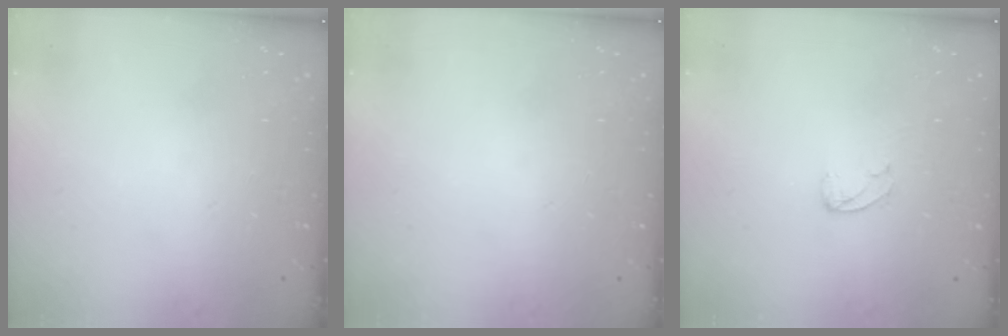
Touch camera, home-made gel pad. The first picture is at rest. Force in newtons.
{"total": 0.0}
{"total": 3.1, "press": 3.1, "slide": 0.3}